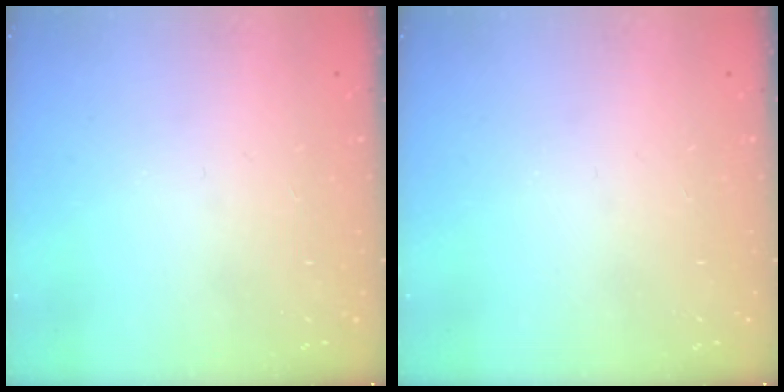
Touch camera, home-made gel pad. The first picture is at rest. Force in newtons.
{"total": 0.0}